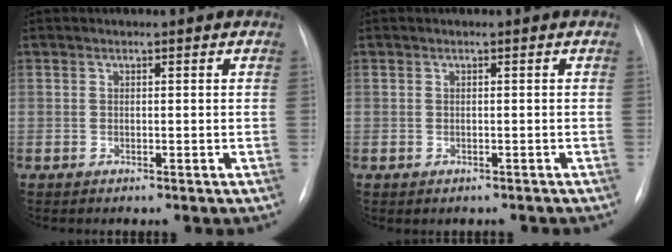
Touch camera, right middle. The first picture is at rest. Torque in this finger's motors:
{"motor_torque": [0.64, -0.70, 0.04, 0.04]}